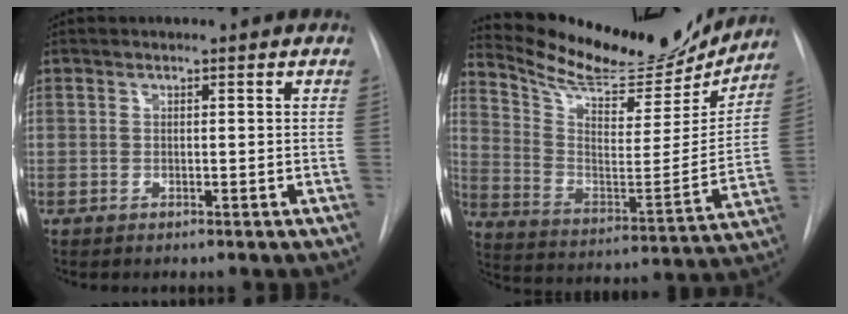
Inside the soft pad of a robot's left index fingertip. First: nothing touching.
{"total": 22.4, "force": [20.8, 4.6, 6.8], "torque": [-0.117, -0.039, 0.312]}